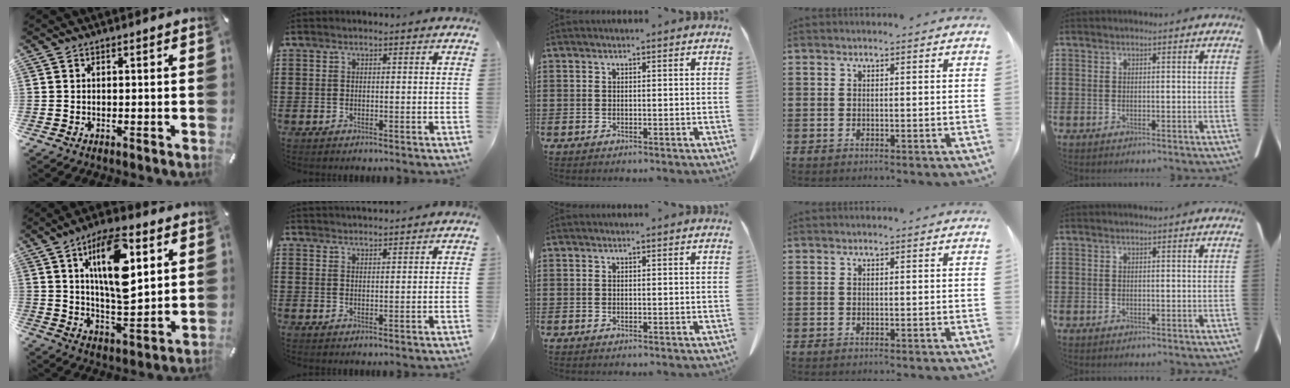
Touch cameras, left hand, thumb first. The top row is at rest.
{"thumb": {"total": 17.4, "force": [6.8, 7.5, 14.1], "torque": [-0.248, -0.019, 0.105]}, "index": {"total": 2.1, "force": [2.1, -0.3, -0.2], "torque": [-0.003, -0.005, 0.042]}}